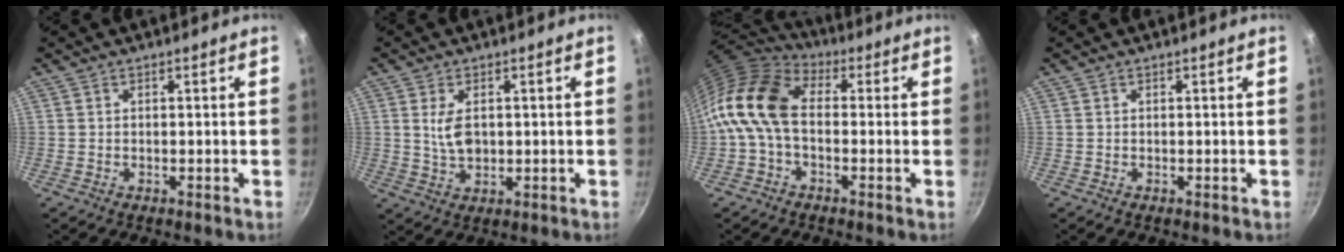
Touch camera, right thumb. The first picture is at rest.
{"total": 5.3, "force": [0.9, 3.2, 4.2], "torque": [-0.070, -0.007, 0.021]}
{"total": 13.8, "force": [-0.8, 9.1, 10.4], "torque": [-0.197, 0.034, -0.038]}
{"total": 0.0}